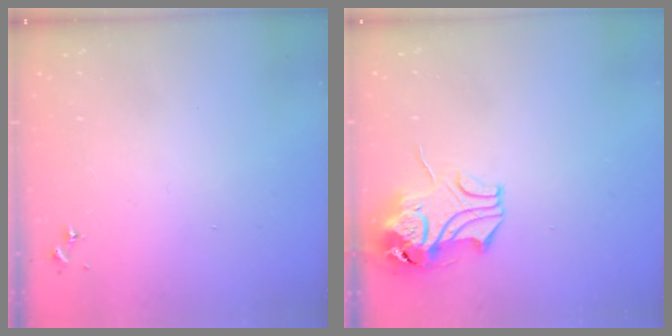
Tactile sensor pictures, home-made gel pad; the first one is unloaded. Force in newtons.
{"total": 10.6, "press": 10.5, "slide": 1.8}